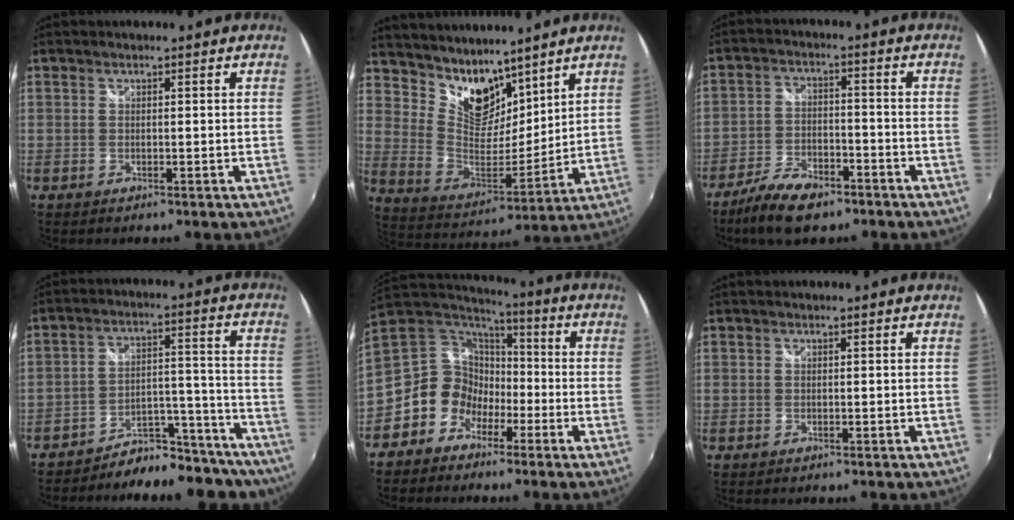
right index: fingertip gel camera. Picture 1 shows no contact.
{"total": 12.5, "force": [9.9, 6.4, 4.5], "torque": [-0.087, -0.003, 0.193]}
{"total": 10.6, "force": [-7.8, 4.2, 5.8], "torque": [-0.140, -0.011, -0.139]}
{"total": 16.2, "force": [-14.6, 5.8, 3.6], "torque": [-0.038, 0.054, -0.188]}
{"total": 12.1, "force": [-4.9, 10.5, 3.5], "torque": [-0.087, 0.031, -0.104]}
{"total": 0.0}